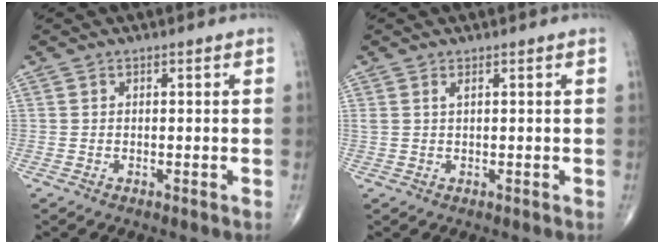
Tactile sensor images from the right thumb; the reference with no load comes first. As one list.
[{"total": 1.0, "force": [0.5, 0.2, 0.8], "torque": [-0.023, 0.006, 0.013]}]